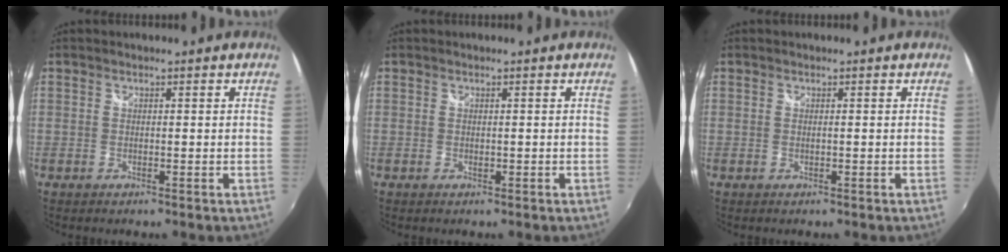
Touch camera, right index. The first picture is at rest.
{"total": 0.0}
{"total": 0.0}